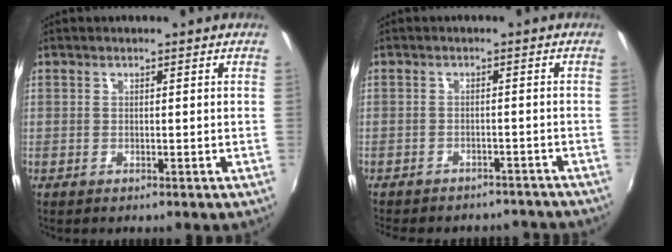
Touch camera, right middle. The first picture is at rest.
{"total": 11.9, "force": [-10.5, 4.3, 3.7], "torque": [-0.090, -0.003, -0.130]}